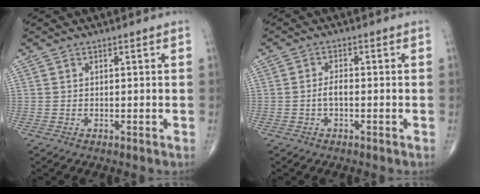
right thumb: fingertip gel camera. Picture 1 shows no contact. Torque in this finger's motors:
{"motor_torque": [0.72, 0.61, 0.28, -0.26, 0.01]}